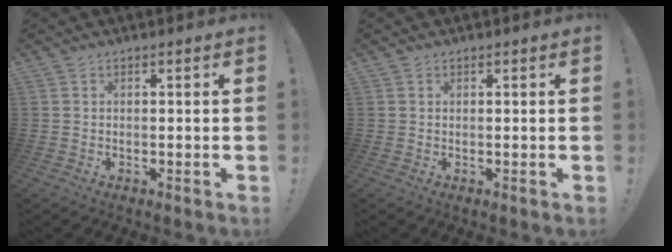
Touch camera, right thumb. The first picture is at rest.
{"total": 0.5, "force": [0.4, 0.4, 0.0], "torque": [0.004, -0.001, 0.007]}